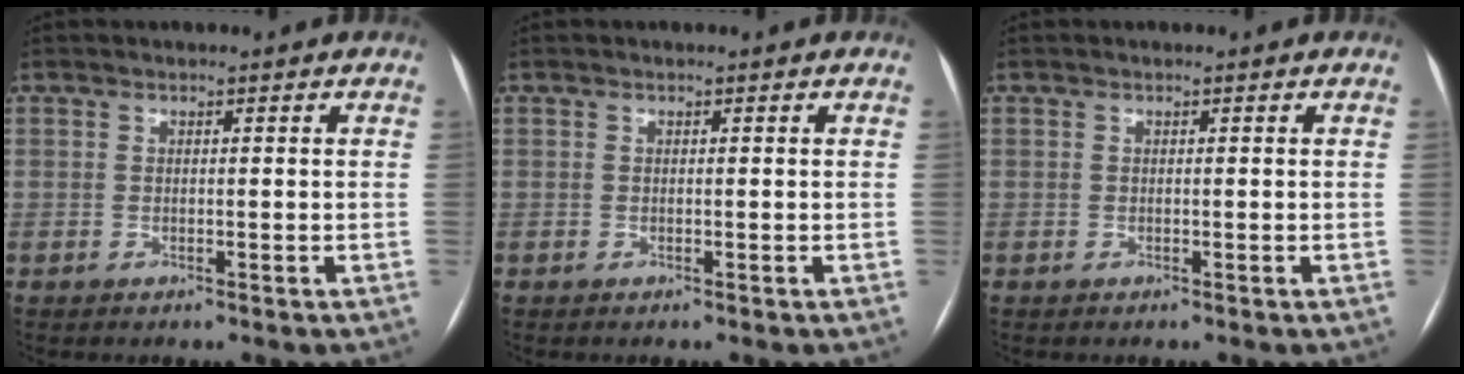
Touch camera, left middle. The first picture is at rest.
{"total": 0.0}
{"total": 0.0}